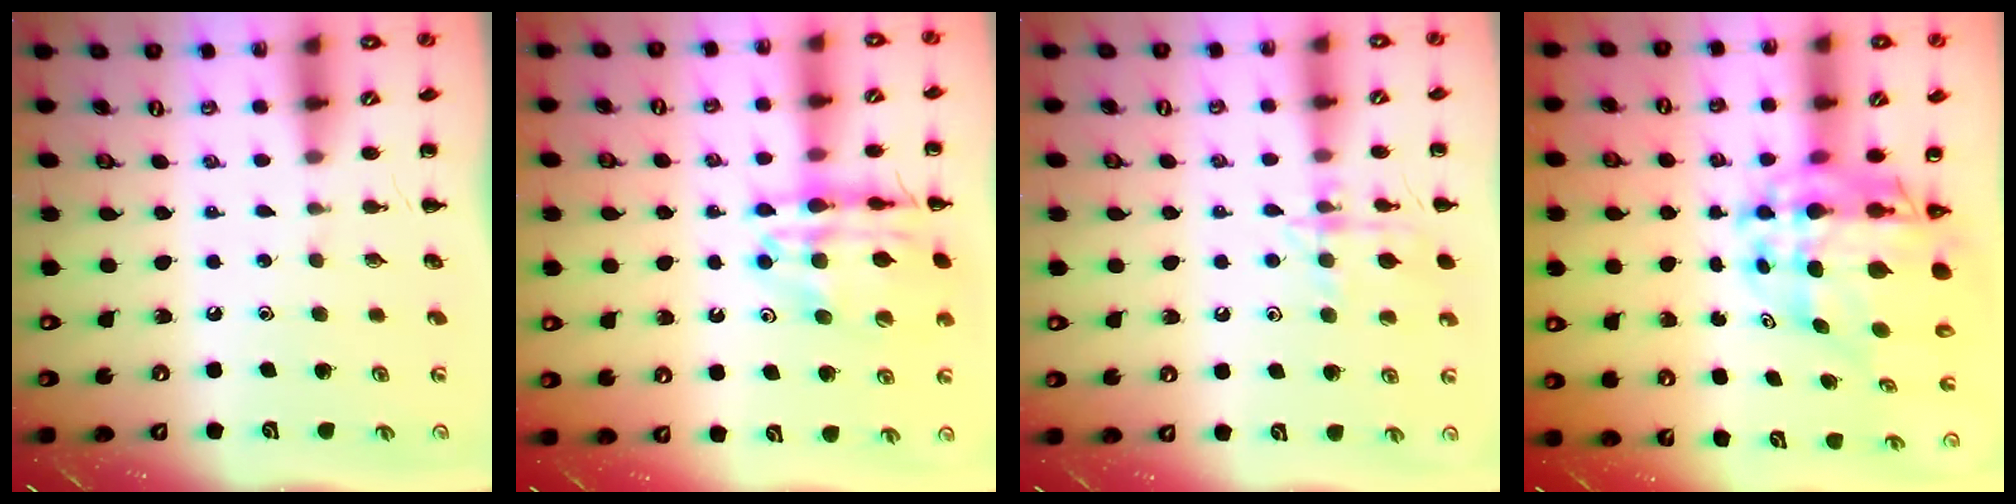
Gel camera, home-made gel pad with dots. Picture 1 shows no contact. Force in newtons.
{"total": 16.0, "press": 15.7, "slide": 3.0}
{"total": 13.1, "press": 13.0, "slide": 1.1}
{"total": 13.1, "press": 12.4, "slide": 4.1}